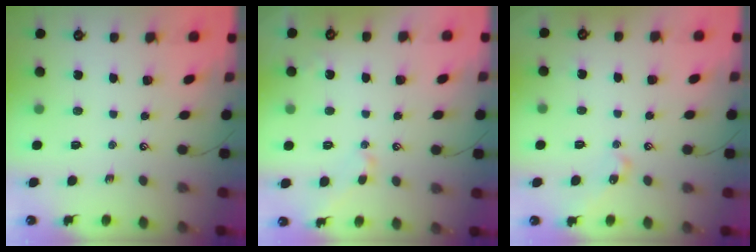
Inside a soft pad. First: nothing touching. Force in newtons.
{"total": 1.2, "press": 0.9, "slide": 0.7}
{"total": 6.3, "press": 6.2, "slide": 0.8}